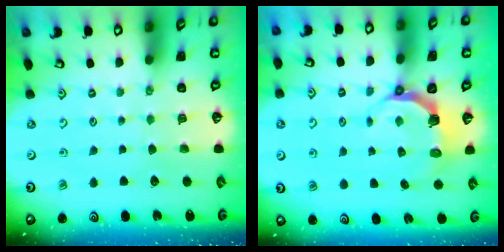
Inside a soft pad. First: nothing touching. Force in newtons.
{"total": 5.9, "press": 4.4, "slide": 4.0}